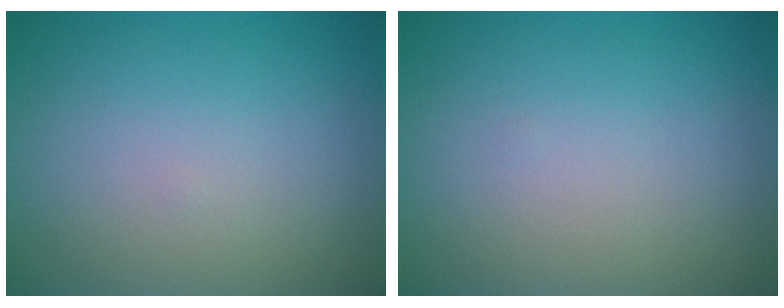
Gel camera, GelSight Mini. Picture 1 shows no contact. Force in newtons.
{"total": 0.0}